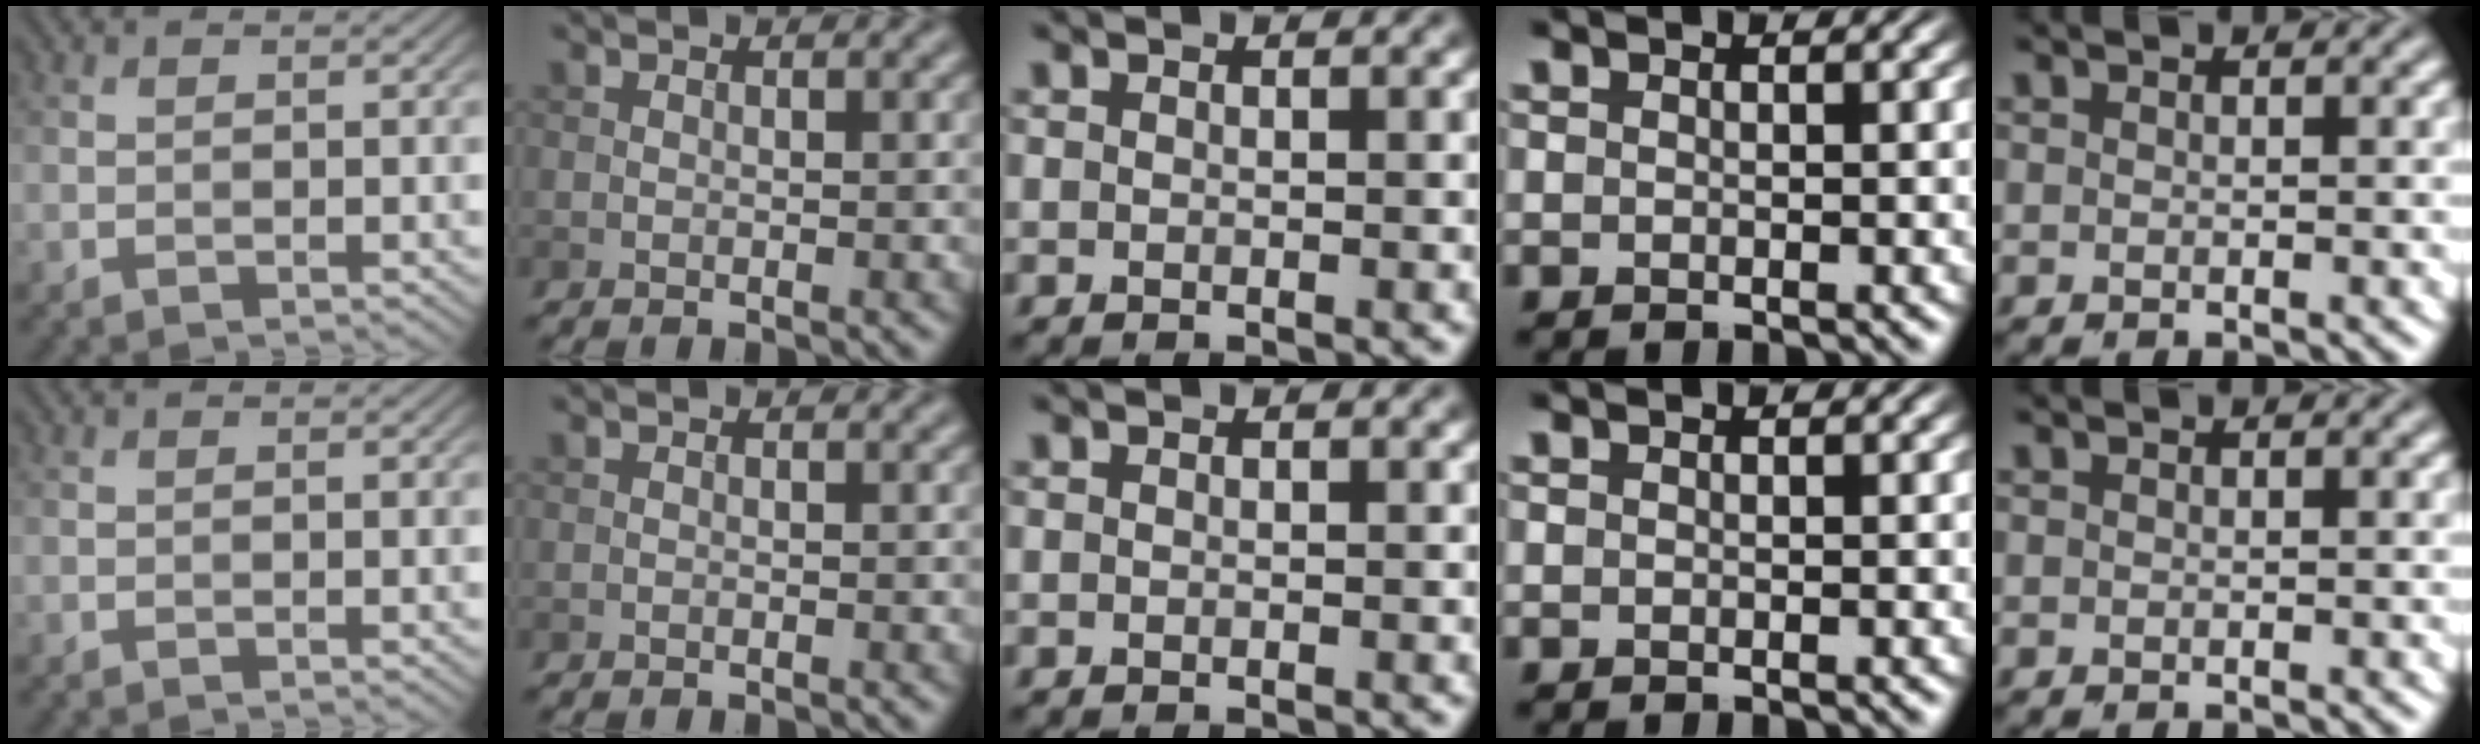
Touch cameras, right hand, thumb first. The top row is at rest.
{}